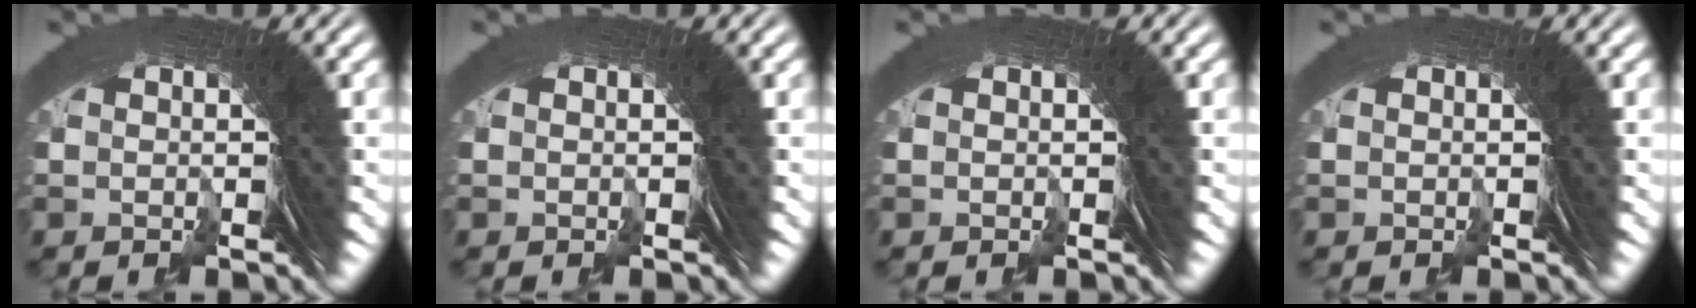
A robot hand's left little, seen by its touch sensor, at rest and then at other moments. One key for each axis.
{"total": 0.0}
{"total": 0.0}
{"total": 0.0}